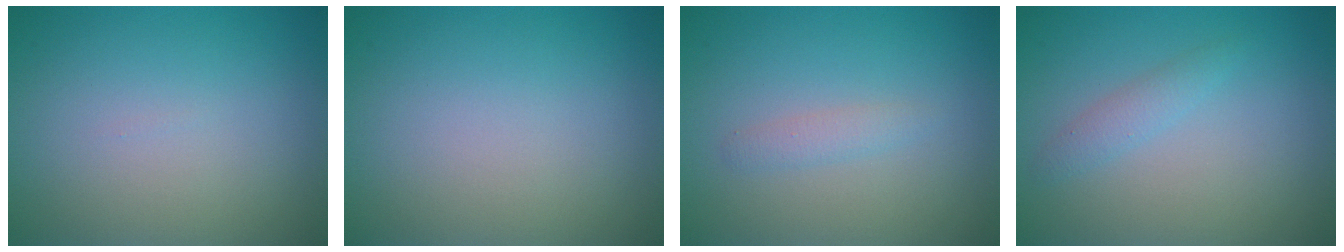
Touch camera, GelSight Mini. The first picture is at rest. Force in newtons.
{"total": 0.0}
{"total": 1.1, "press": 1.1, "slide": 0.0}
{"total": 1.4, "press": 1.4, "slide": 0.0}